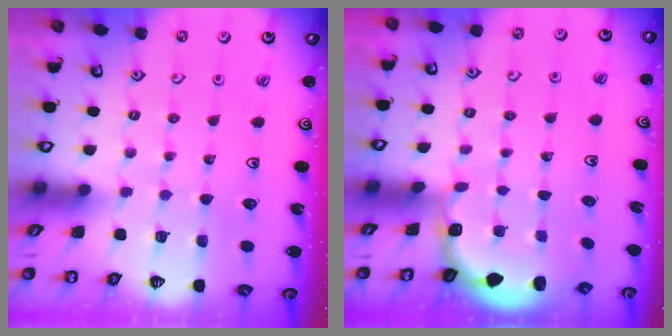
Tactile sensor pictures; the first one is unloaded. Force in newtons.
{"total": 1.8, "press": 1.6, "slide": 0.7}